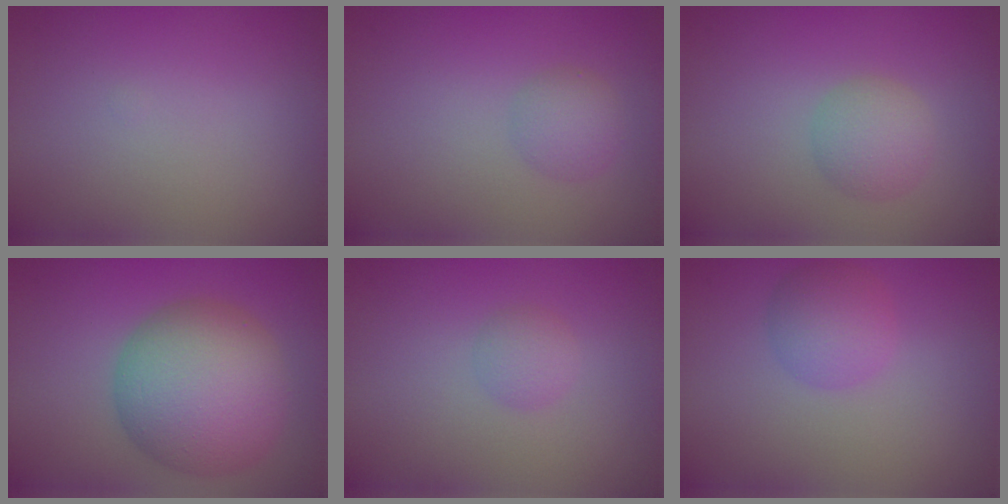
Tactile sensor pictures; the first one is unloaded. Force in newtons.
{"total": 2.0, "press": 2.0, "slide": 0.0}
{"total": 2.5, "press": 2.5, "slide": 0.1}
{"total": 9.9, "press": 9.8, "slide": 0.5}
{"total": 1.3, "press": 1.3, "slide": 0.1}
{"total": 2.7, "press": 2.7, "slide": 0.1}